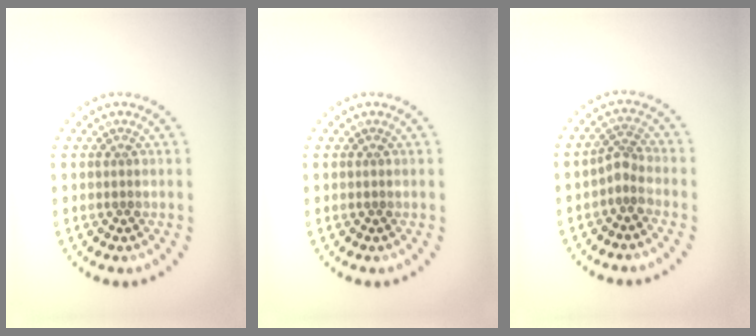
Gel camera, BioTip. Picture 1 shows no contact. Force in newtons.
{"total": 0.0}
{"total": 1.9, "press": 1.4, "slide": 1.3}